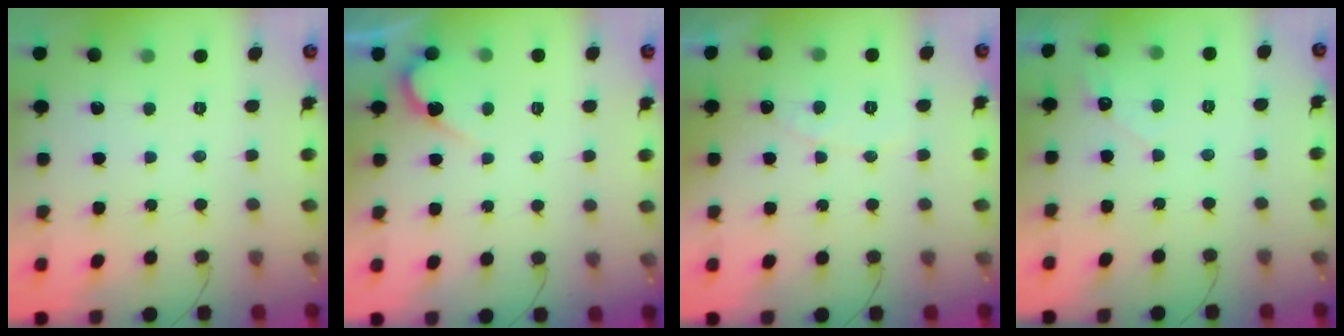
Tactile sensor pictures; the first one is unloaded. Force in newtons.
{"total": 3.6, "press": 3.6, "slide": 0.2}
{"total": 4.4, "press": 4.4, "slide": 0.3}
{"total": 2.8, "press": 2.8, "slide": 0.1}